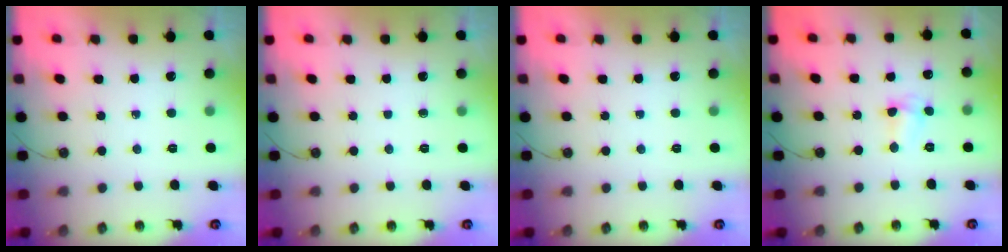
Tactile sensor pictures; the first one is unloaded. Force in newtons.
{"total": 0.0}
{"total": 0.0}
{"total": 3.9, "press": 3.8, "slide": 0.6}